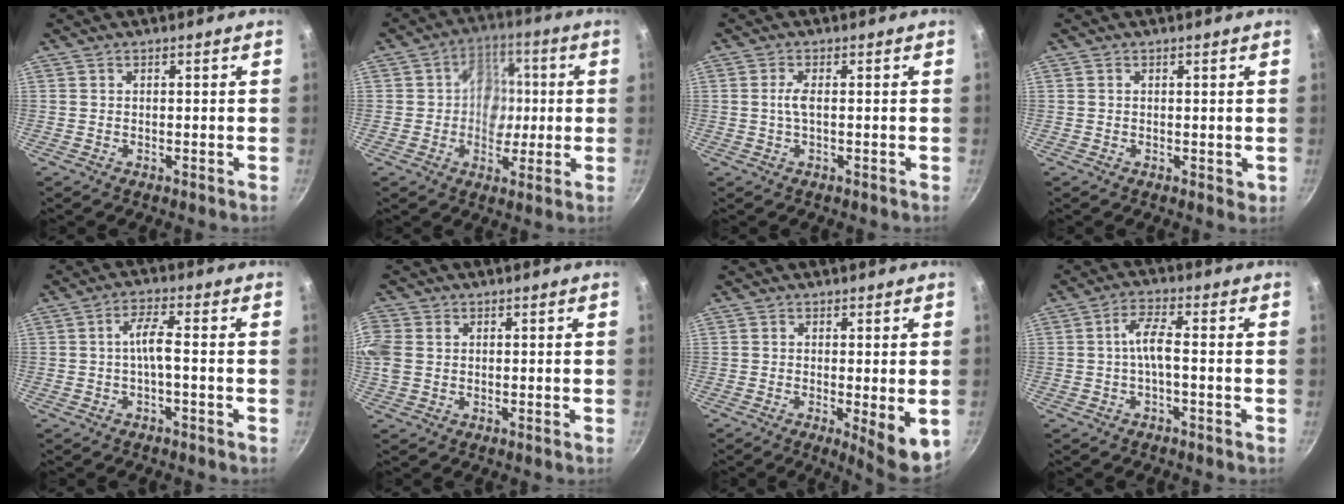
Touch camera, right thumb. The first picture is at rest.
{"total": 9.5, "force": [0.4, 7.9, 5.1], "torque": [-0.023, 0.003, -0.004]}
{"total": 2.2, "force": [-0.1, 0.5, 2.2], "torque": [-0.055, 0.003, -0.003]}
{"total": 1.4, "force": [0.2, 1.0, 1.0], "torque": [-0.007, 0.001, 0.003]}
{"total": 4.1, "force": [-1.0, 0.7, 3.9], "torque": [-0.084, 0.020, -0.022]}
{"total": 6.6, "force": [0.7, 5.2, 4.0], "torque": [-0.090, 0.008, 0.010]}
{"total": 7.2, "force": [-1.3, 1.7, 6.9], "torque": [-0.091, -0.014, -0.012]}
{"total": 4.6, "force": [-1.0, 0.9, 4.4], "torque": [-0.096, 0.021, -0.024]}